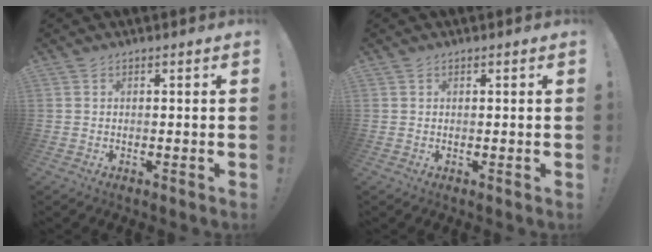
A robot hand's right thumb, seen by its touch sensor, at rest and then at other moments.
{"total": 0.6, "force": [0.4, 0.2, -0.4], "torque": [0.006, 0.000, 0.009]}